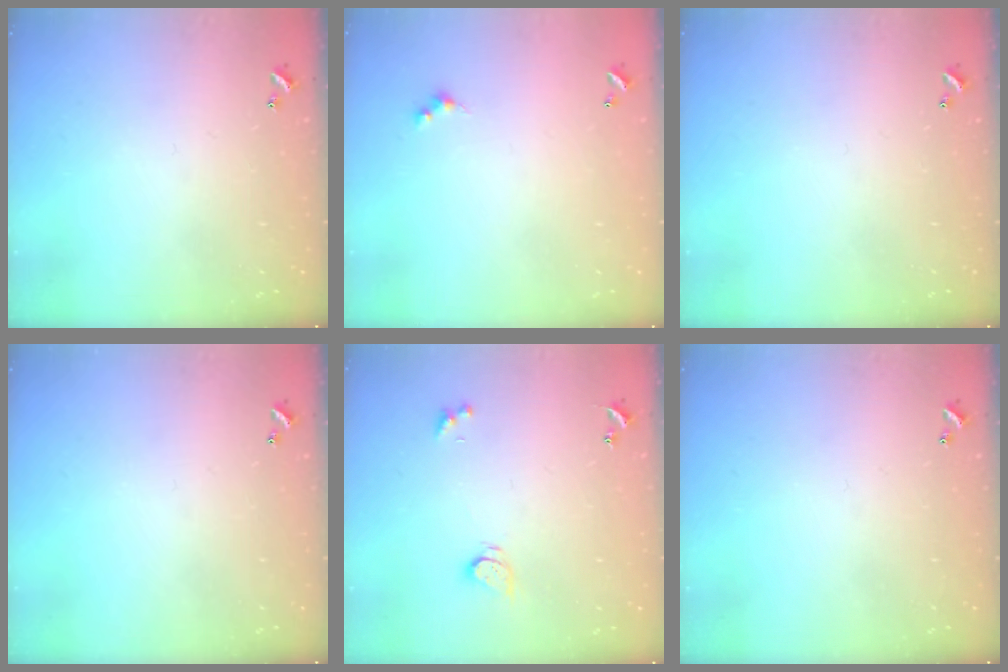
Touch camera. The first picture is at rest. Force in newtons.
{"total": 1.5, "press": 1.4, "slide": 0.3}
{"total": 0.0}
{"total": 0.0}
{"total": 2.7, "press": 2.7, "slide": 0.3}
{"total": 0.0}